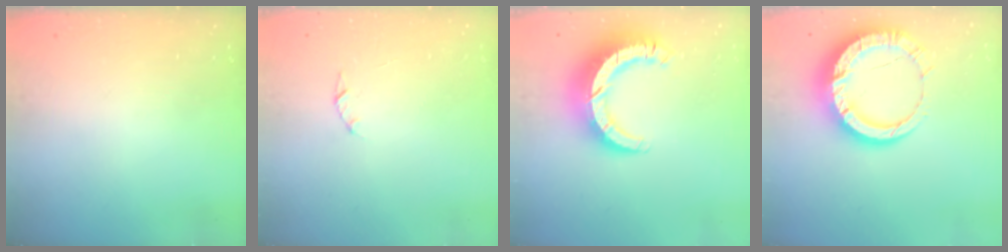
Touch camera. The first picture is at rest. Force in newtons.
{"total": 1.4, "press": 1.4, "slide": 0.3}
{"total": 12.1, "press": 12.0, "slide": 1.2}
{"total": 14.3, "press": 14.3, "slide": 1.4}